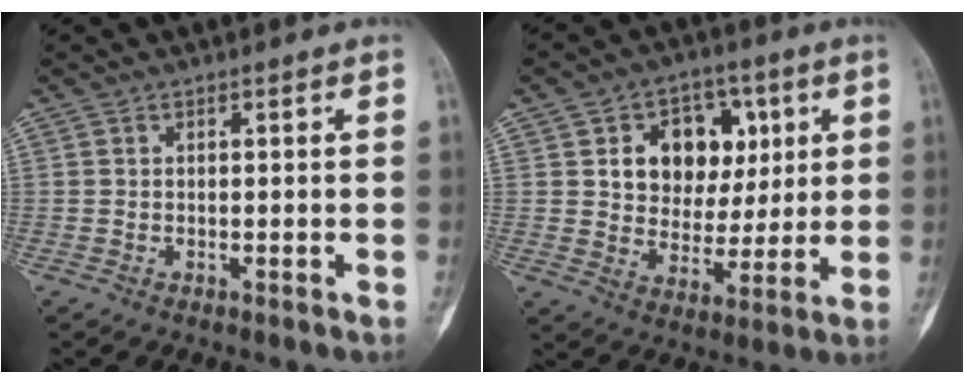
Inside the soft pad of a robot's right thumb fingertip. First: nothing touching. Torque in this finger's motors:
{"motor_torque": [0.42, 0.40, 0.20, -0.07, 0.19]}